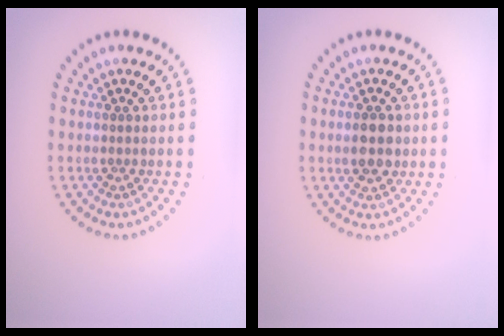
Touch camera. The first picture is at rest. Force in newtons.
{"total": 2.9, "press": 2.9, "slide": 0.1}